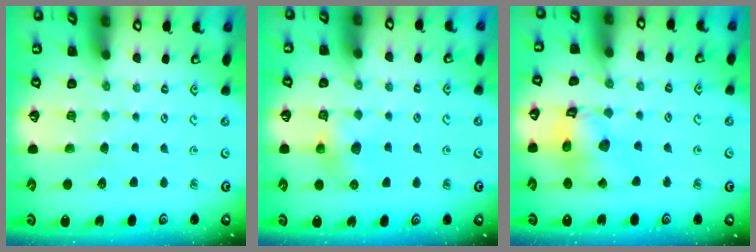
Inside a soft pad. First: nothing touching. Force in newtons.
{"total": 5.8, "press": 5.8, "slide": 0.4}
{"total": 14.0, "press": 13.9, "slide": 1.7}